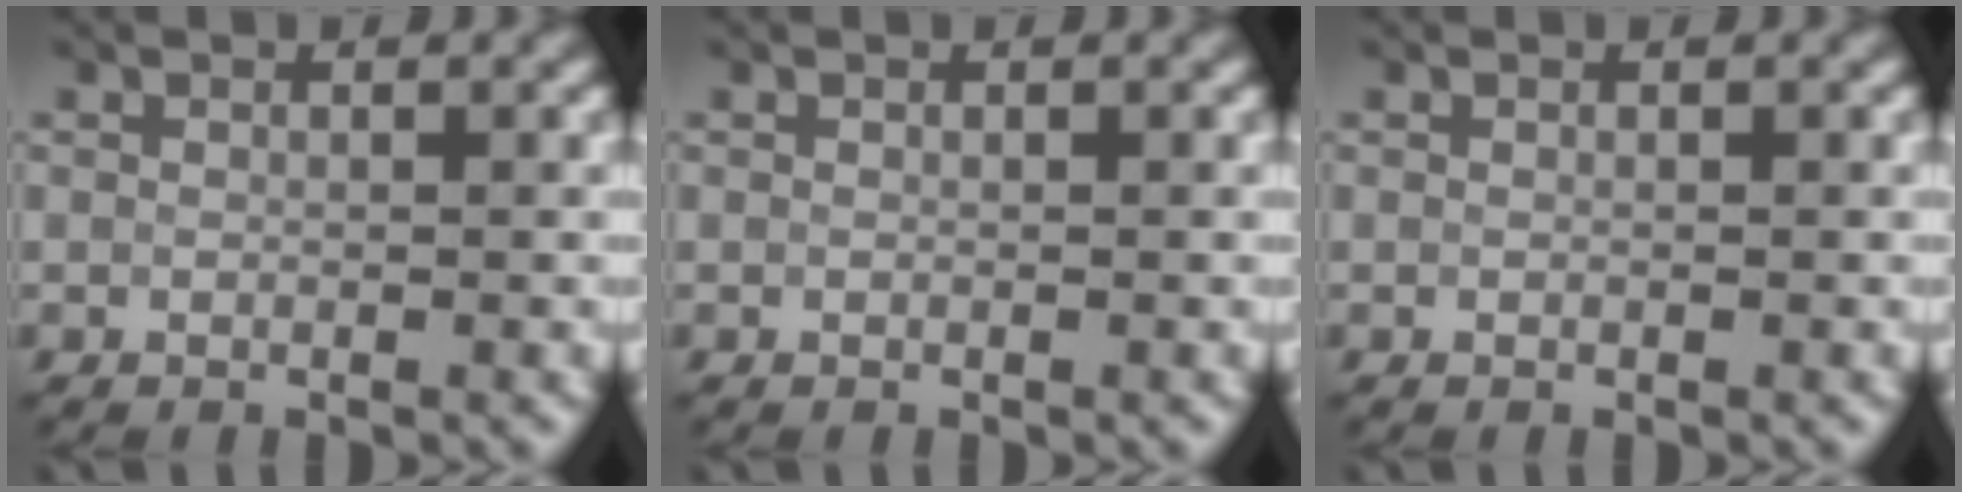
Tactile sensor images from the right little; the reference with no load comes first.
{"total": 0.0}
{"total": 0.0}